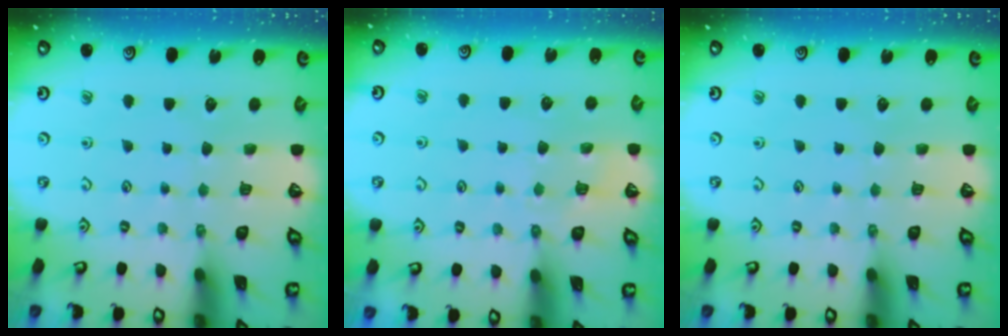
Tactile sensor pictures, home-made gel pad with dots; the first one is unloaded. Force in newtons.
{"total": 4.3, "press": 4.2, "slide": 0.9}
{"total": 0.0}